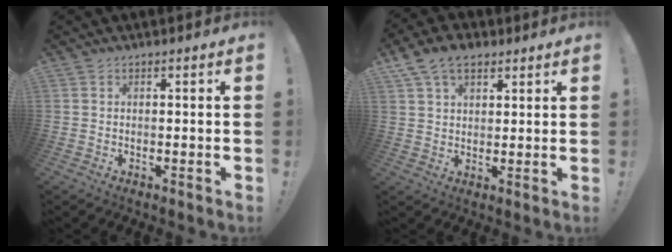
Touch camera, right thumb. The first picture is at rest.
{"total": 8.9, "force": [5.2, 5.3, 4.8], "torque": [-0.082, -0.010, 0.101]}